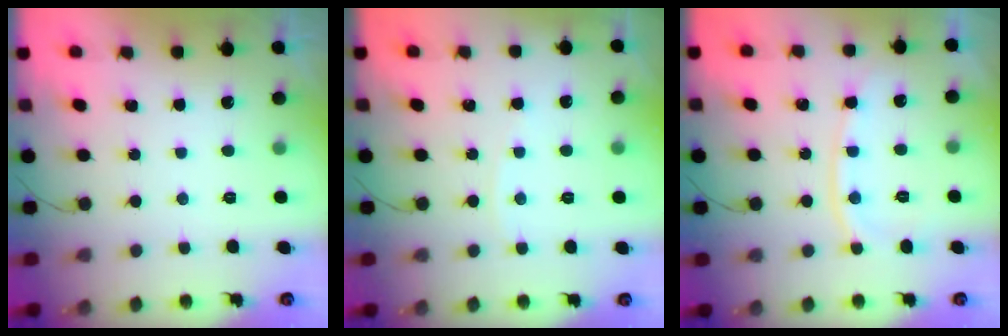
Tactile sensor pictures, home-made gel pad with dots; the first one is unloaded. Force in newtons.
{"total": 1.6, "press": 1.6, "slide": 0.2}
{"total": 9.8, "press": 9.7, "slide": 1.2}